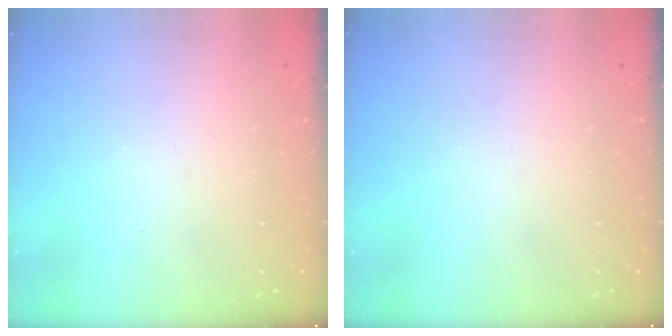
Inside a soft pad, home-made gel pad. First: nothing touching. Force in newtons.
{"total": 0.0}